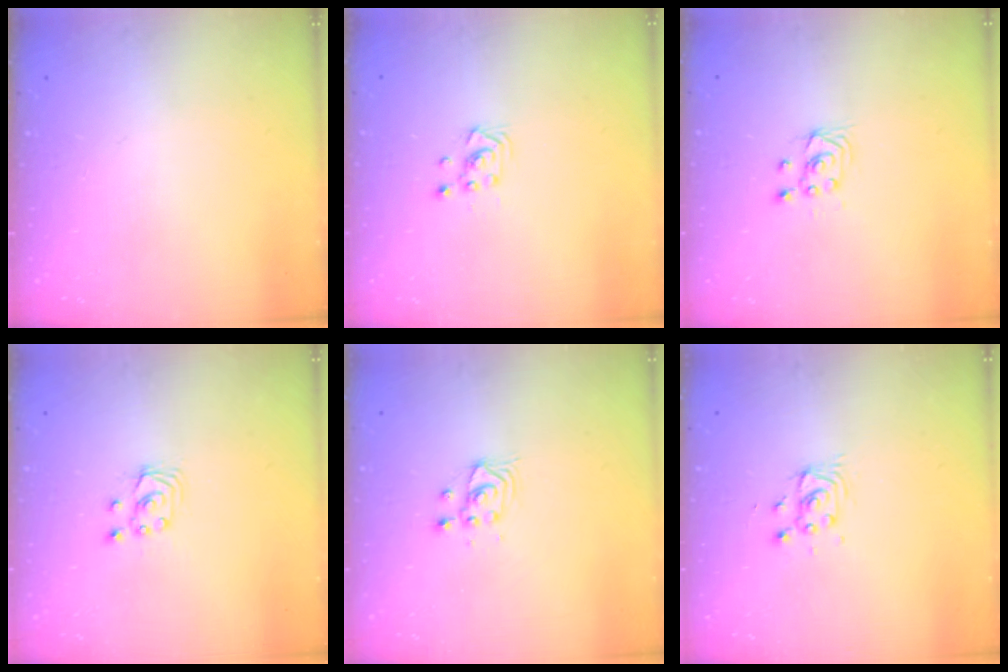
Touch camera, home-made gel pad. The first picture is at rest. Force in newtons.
{"total": 2.9, "press": 2.8, "slide": 0.3}
{"total": 2.9, "press": 2.7, "slide": 1.0}
{"total": 3.0, "press": 3.0, "slide": 0.3}
{"total": 3.4, "press": 3.4, "slide": 0.4}
{"total": 3.5, "press": 3.5, "slide": 0.4}